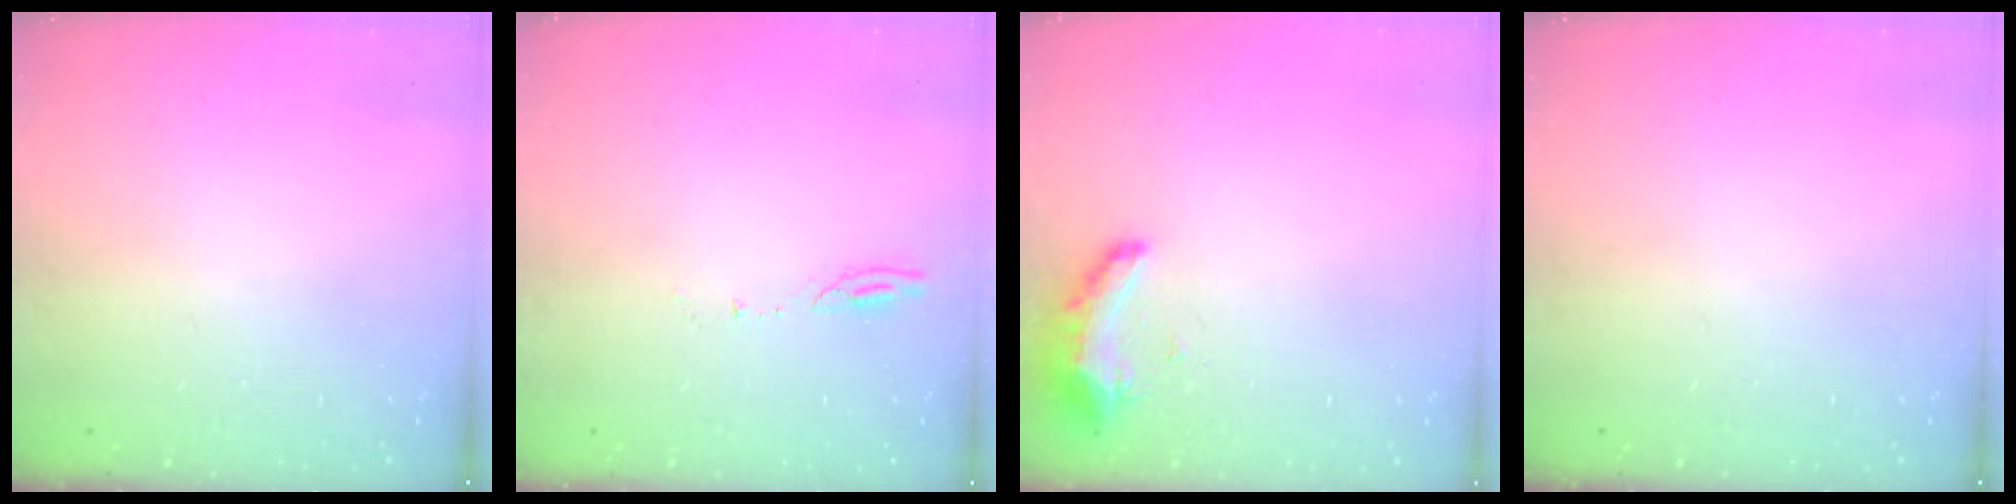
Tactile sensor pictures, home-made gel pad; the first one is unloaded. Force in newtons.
{"total": 5.5, "press": 5.4, "slide": 0.7}
{"total": 8.8, "press": 8.8, "slide": 0.2}
{"total": 0.0}